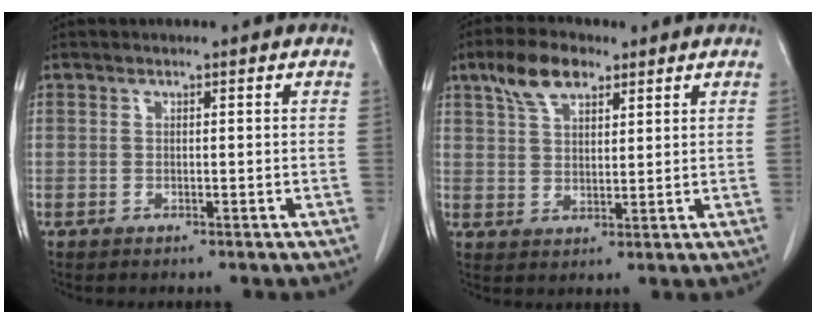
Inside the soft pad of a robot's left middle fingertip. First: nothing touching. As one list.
[{"total": 6.7, "force": [4.2, 3.1, 4.3], "torque": [-0.085, 0.018, 0.080]}]